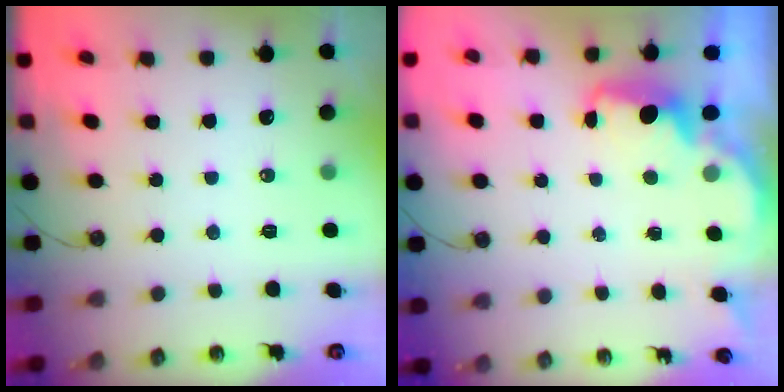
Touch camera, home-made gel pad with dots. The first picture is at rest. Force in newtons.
{"total": 2.1, "press": 2.0, "slide": 0.7}